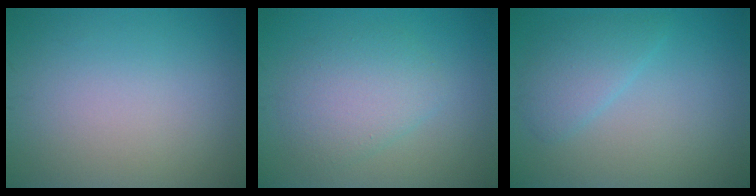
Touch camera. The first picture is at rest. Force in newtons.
{"total": 3.8, "press": 3.8, "slide": 0.1}
{"total": 2.7, "press": 2.7, "slide": 0.1}